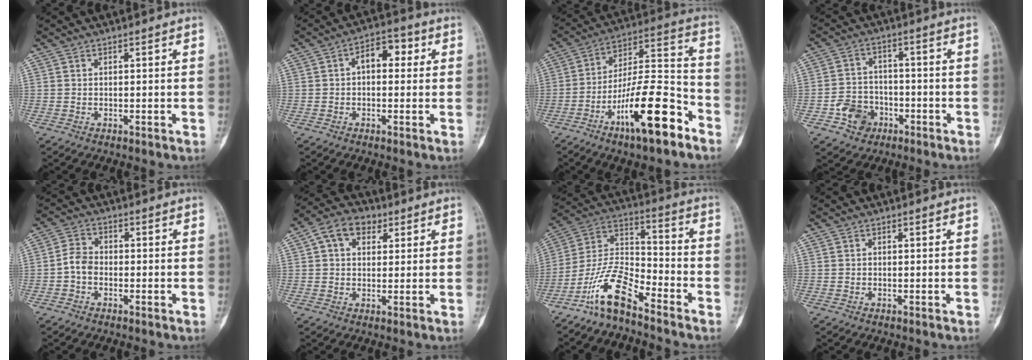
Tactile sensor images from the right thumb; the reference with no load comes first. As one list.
[{"total": 6.4, "force": [1.0, 3.9, 5.0], "torque": [-0.046, 0.022, 0.006]}, {"total": 18.5, "force": [-10.0, 4.9, 14.7], "torque": [-0.249, 0.075, -0.167]}, {"total": 7.2, "force": [-3.3, 5.9, 2.4], "torque": [-0.015, 0.025, -0.054]}, {"total": 3.8, "force": [-1.2, 2.8, 2.3], "torque": [-0.036, 0.015, -0.033]}, {"total": 8.0, "force": [3.0, 5.6, 4.8], "torque": [-0.061, 0.010, 0.042]}, {"total": 11.5, "force": [-8.5, 3.5, 6.9], "torque": [-0.139, 0.080, -0.173]}, {"total": 0.0}]